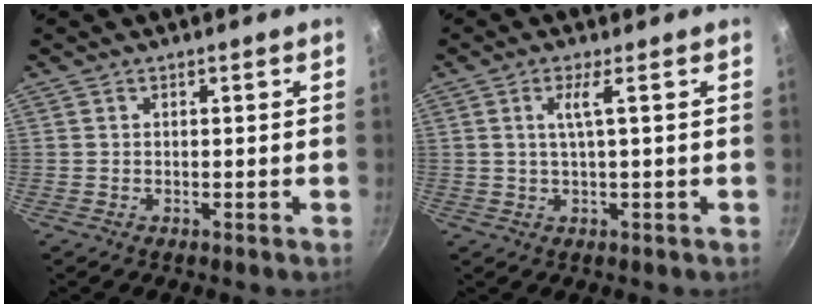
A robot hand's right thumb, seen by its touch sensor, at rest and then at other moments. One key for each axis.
{"total": 3.2, "fx": 0.7, "fy": 0.0, "fz": 3.2, "tx": -0.071, "ty": 0.002, "tz": 0.019}